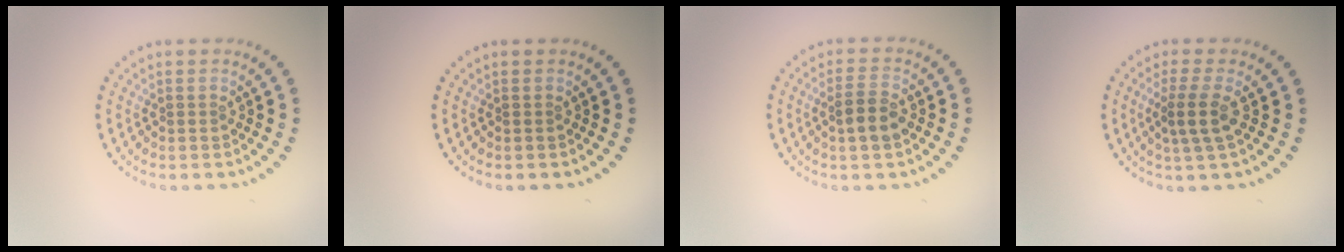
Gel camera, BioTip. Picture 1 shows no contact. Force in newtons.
{"total": 0.0}
{"total": 2.6, "press": 2.5, "slide": 0.8}
{"total": 2.7, "press": 2.1, "slide": 1.7}